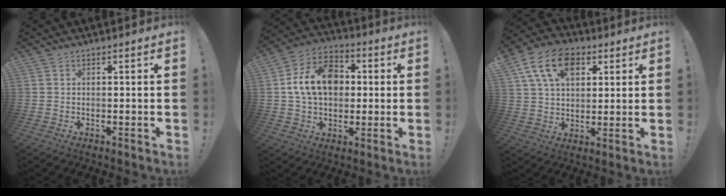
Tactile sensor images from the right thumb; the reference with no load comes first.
{"total": 16.2, "force": [2.5, 12.0, 10.6], "torque": [-0.166, 0.002, 0.049]}
{"total": 15.0, "force": [6.3, 10.0, 9.2], "torque": [-0.143, -0.012, 0.120]}